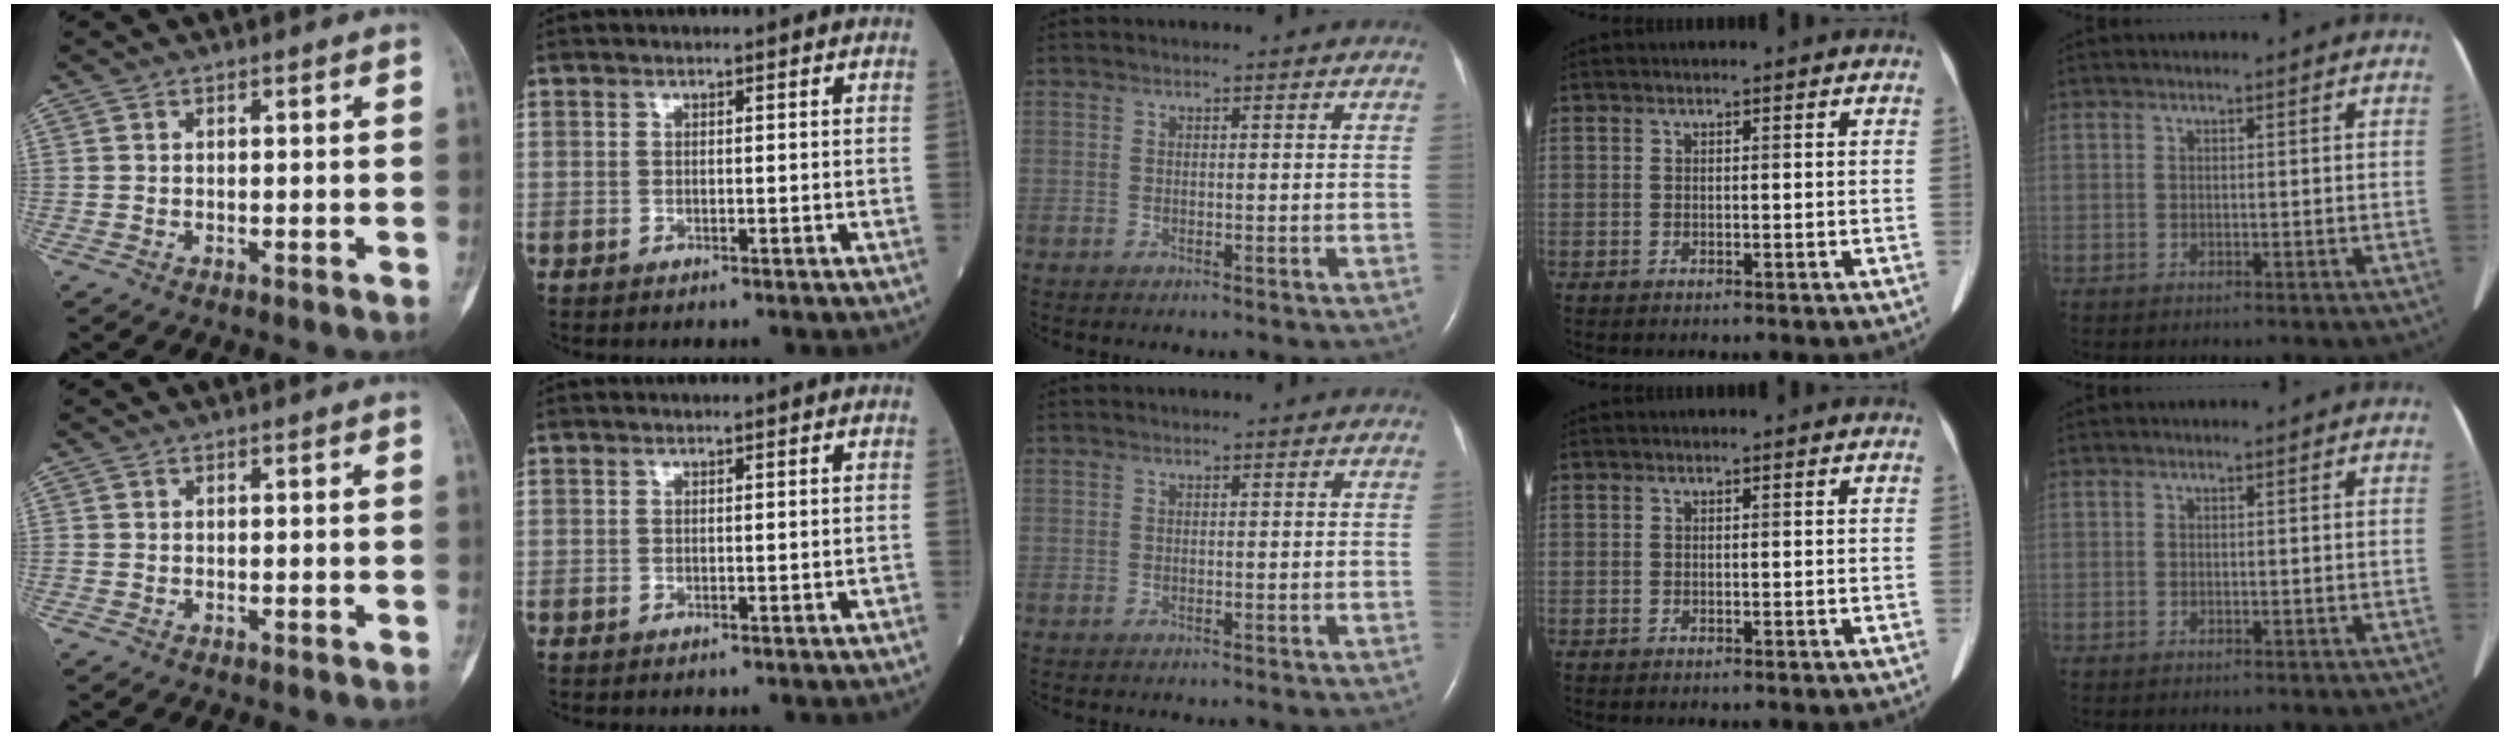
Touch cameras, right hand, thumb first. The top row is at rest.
{}